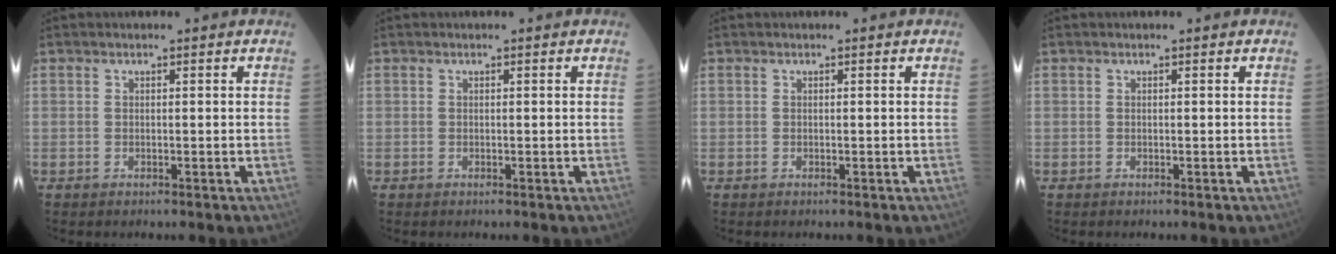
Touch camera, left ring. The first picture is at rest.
{"total": 0.0}
{"total": 0.0}
{"total": 0.0}